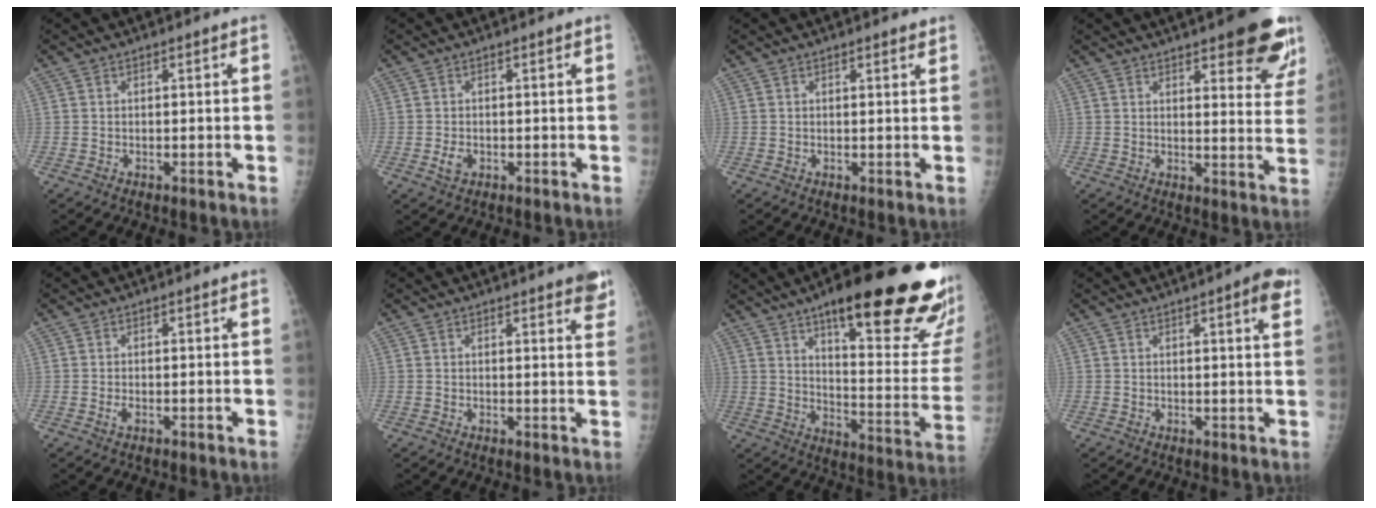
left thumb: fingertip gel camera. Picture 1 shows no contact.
{"total": 2.0, "force": [-0.4, 1.3, 1.4], "torque": [-0.023, 0.000, -0.004]}
{"total": 1.6, "force": [1.3, 0.3, 0.9], "torque": [-0.008, -0.003, 0.017]}
{"total": 16.1, "force": [10.5, 4.8, 11.2], "torque": [-0.103, -0.051, 0.120]}
{"total": 1.2, "force": [0.0, 0.4, 1.1], "torque": [-0.021, 0.002, 0.002]}
{"total": 5.7, "force": [4.0, 1.3, 3.8], "torque": [-0.025, -0.013, 0.038]}
{"total": 31.0, "force": [18.6, 7.1, 23.7], "torque": [-0.250, -0.067, 0.268]}
{"total": 5.2, "force": [2.6, 0.7, 4.4], "torque": [-0.051, -0.007, 0.029]}